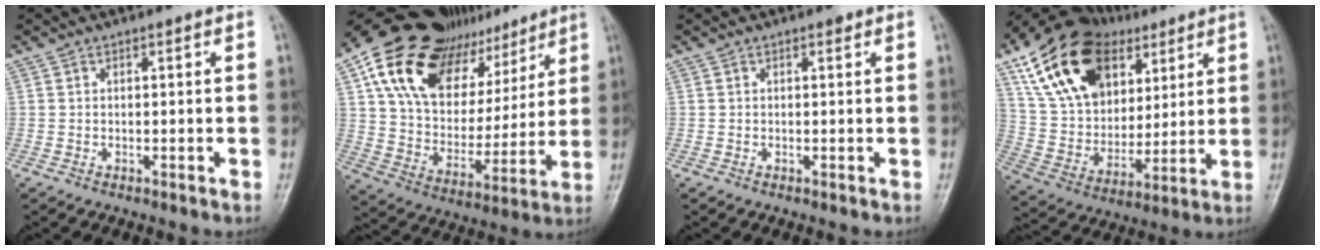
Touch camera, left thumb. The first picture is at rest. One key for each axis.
{"total": 25.1, "fx": 14.1, "fy": 15.0, "fz": 14.3, "tx": -0.198, "ty": -0.010, "tz": 0.245}
{"total": 0.7, "fx": 0.4, "fy": 0.4, "fz": 0.4, "tx": -0.002, "ty": -0.001, "tz": 0.003}
{"total": 23.5, "fx": 11.0, "fy": 15.8, "fz": 13.4, "tx": -0.219, "ty": -0.015, "tz": 0.198}